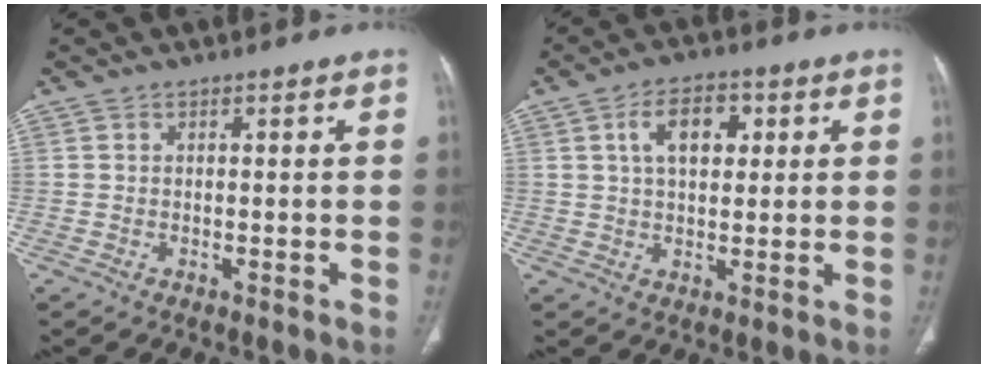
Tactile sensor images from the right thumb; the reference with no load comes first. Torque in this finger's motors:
{"motor_torque": [-0.42, 0.60, 0.36, 0.12, 0.02]}